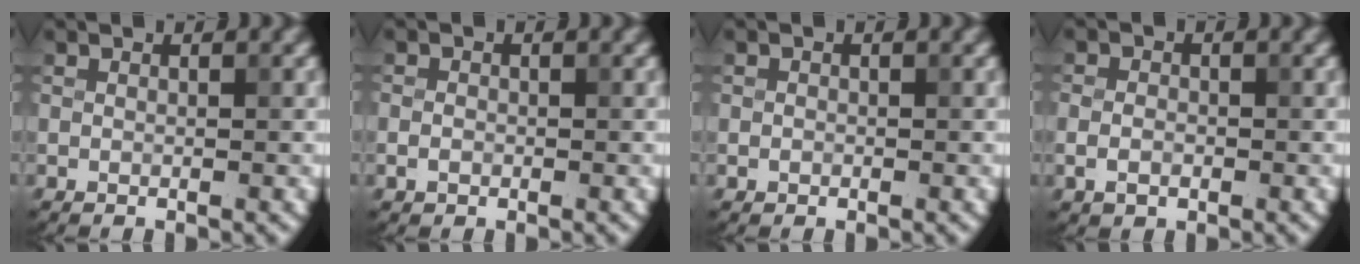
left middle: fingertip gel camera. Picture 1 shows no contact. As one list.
[{"total": 1.2, "force": [-0.5, 1.0, 0.6], "torque": [-0.009, -0.001, -0.013]}, {"total": 0.7, "force": [-0.3, 0.6, 0.1], "torque": [0.003, -0.004, -0.007]}, {"total": 2.2, "force": [-0.6, 1.6, 1.3], "torque": [-0.027, -0.001, -0.017]}]